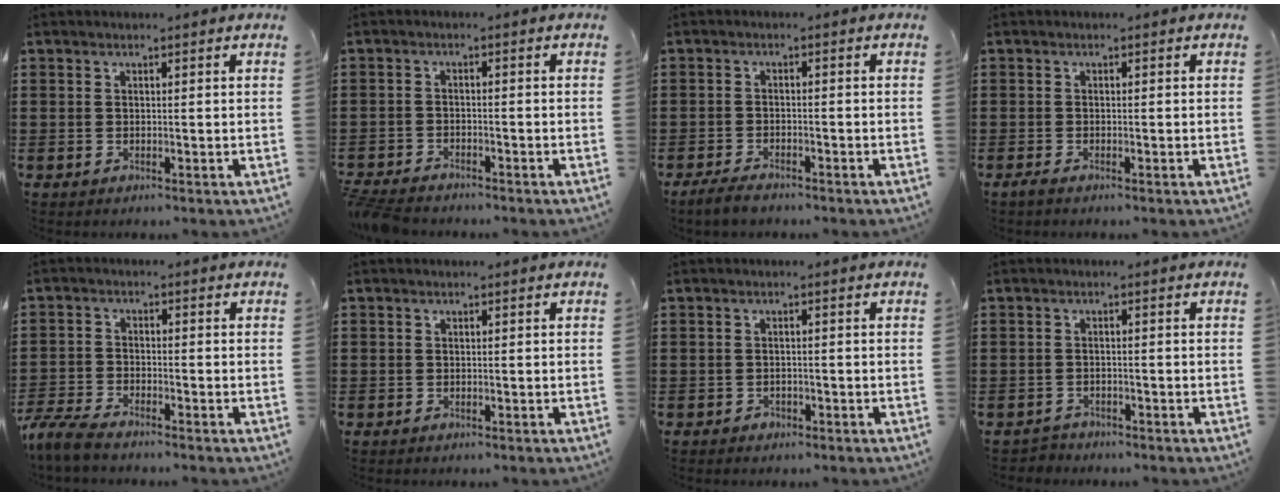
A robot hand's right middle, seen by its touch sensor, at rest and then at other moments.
{"total": 3.0, "force": [-2.9, 0.5, 0.4], "torque": [-0.025, -0.003, -0.067]}
{"total": 2.5, "force": [-2.1, 0.7, 1.1], "torque": [-0.035, -0.002, -0.045]}
{"total": 0.7, "force": [-0.5, 0.0, 0.5], "torque": [-0.011, -0.004, -0.008]}
{"total": 4.4, "force": [-4.0, 0.6, 1.5], "torque": [-0.054, -0.009, -0.086]}
{"total": 0.6, "force": [-0.2, 0.6, 0.1], "torque": [-0.002, 0.004, -0.004]}
{"total": 0.8, "force": [-0.6, 0.5, 0.0], "torque": [-0.004, 0.000, -0.014]}
{"total": 1.5, "force": [-1.4, 0.3, -0.2], "torque": [-0.002, 0.000, -0.032]}